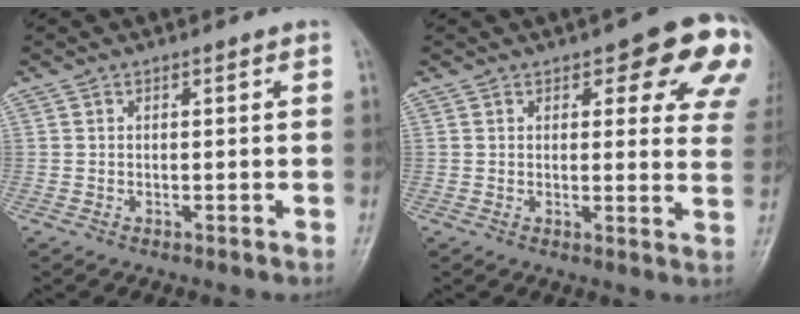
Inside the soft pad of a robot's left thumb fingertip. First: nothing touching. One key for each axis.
{"total": 14.2, "fx": 7.4, "fy": 5.6, "fz": 10.7, "tx": -0.078, "ty": -0.029, "tz": 0.072}